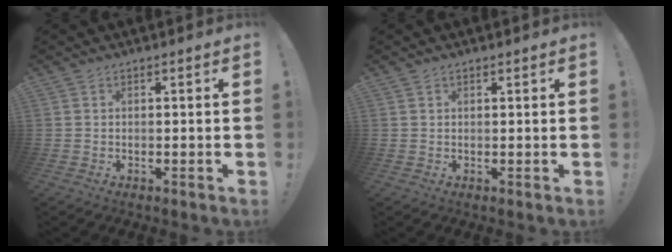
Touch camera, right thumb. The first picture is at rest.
{"total": 0.6, "force": [0.5, 0.3, 0.2], "torque": [-0.003, 0.000, 0.010]}